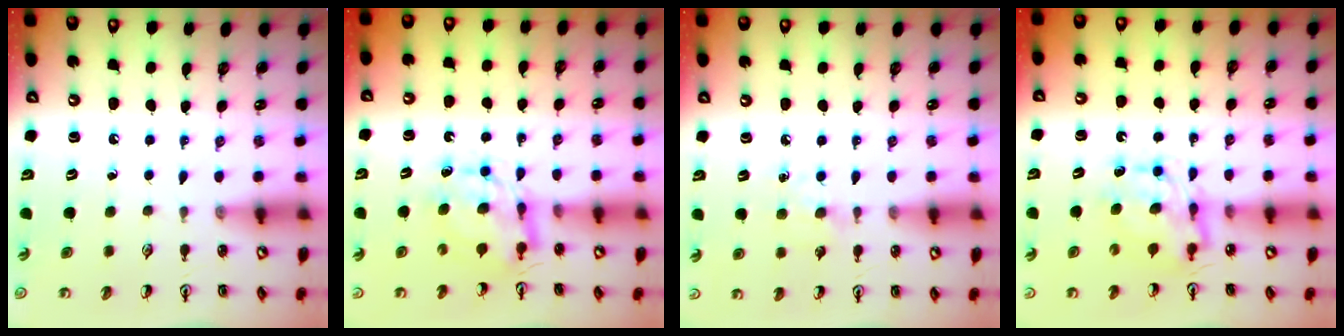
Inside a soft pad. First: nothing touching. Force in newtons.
{"total": 7.0, "press": 7.0, "slide": 0.6}
{"total": 5.0, "press": 4.9, "slide": 0.6}
{"total": 7.3, "press": 7.3, "slide": 0.3}